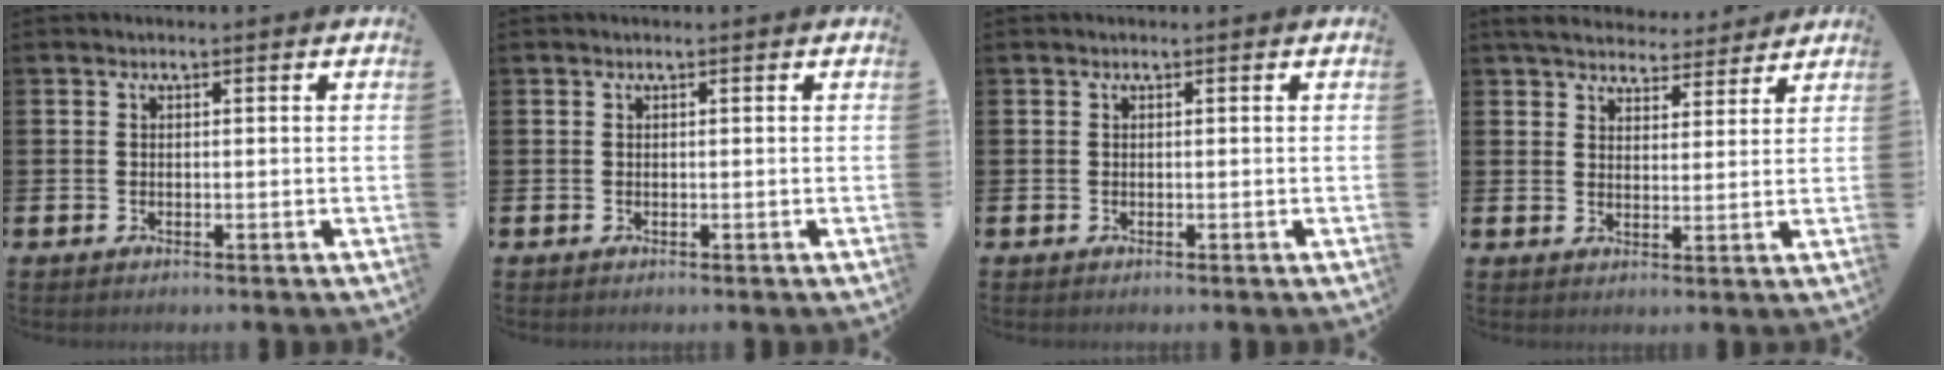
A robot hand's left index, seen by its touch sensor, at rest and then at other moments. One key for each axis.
{"total": 0.0}
{"total": 0.0}
{"total": 5.3, "fx": 5.0, "fy": 1.4, "fz": 0.6, "tx": -0.031, "ty": -0.027, "tz": 0.091}